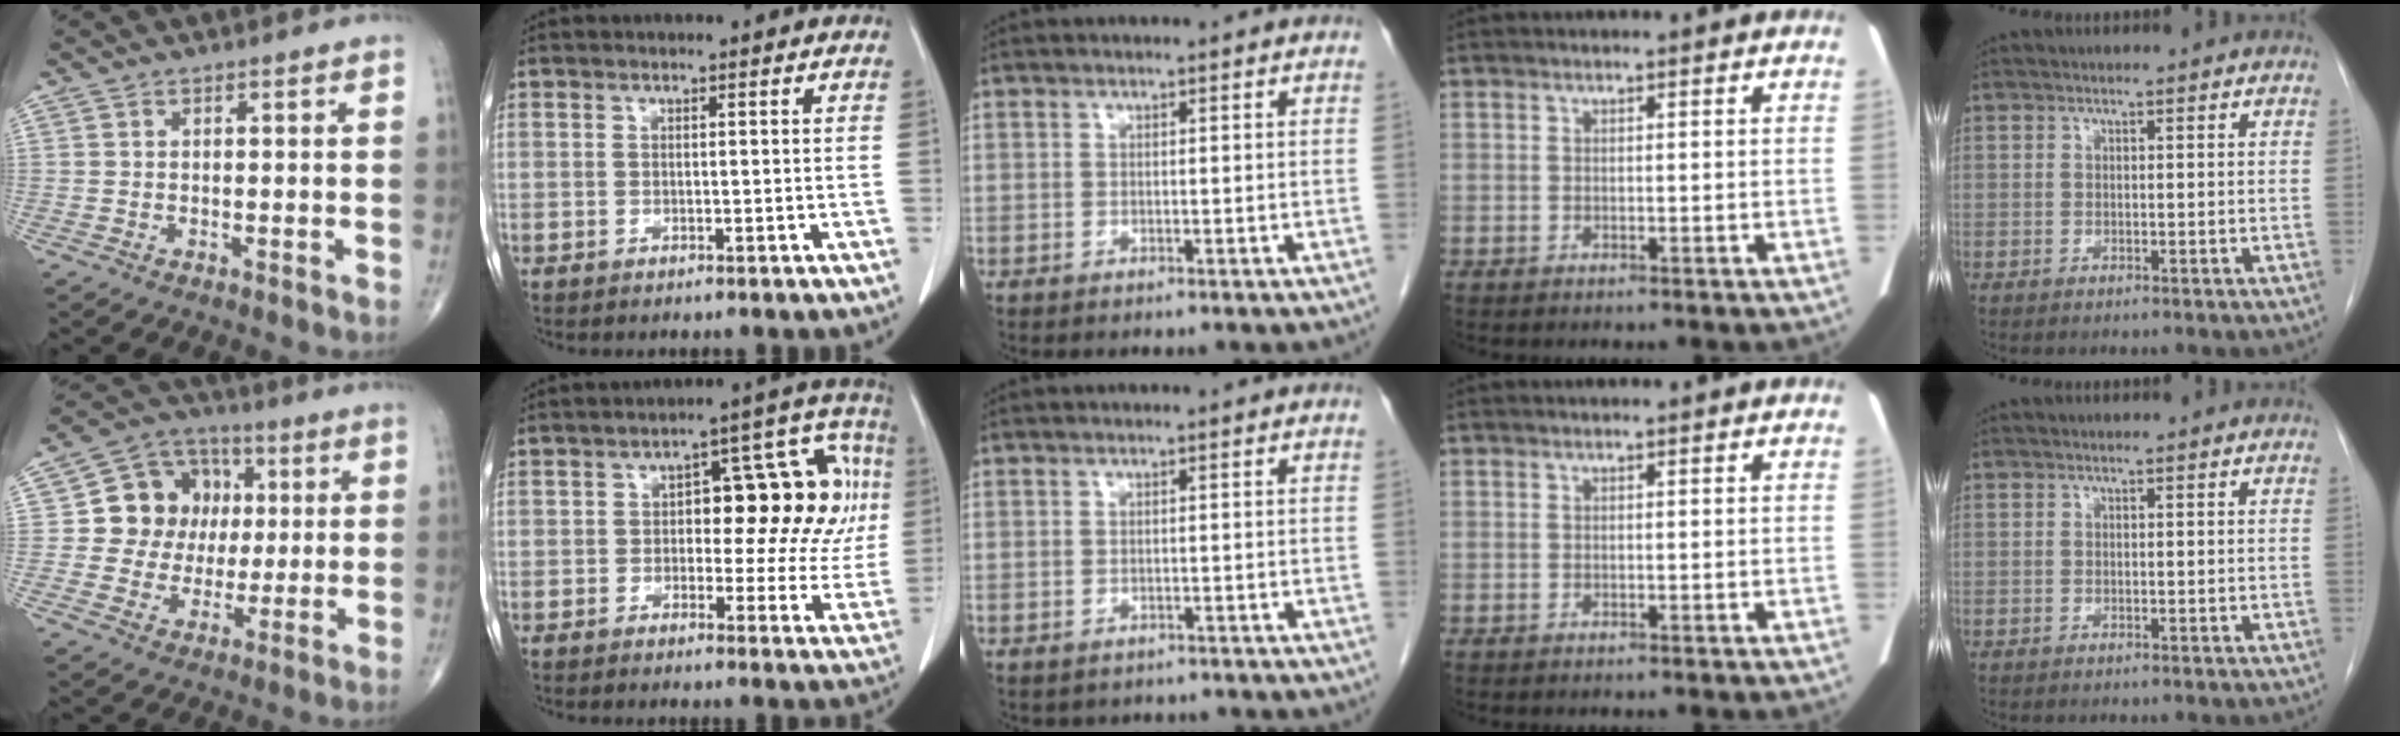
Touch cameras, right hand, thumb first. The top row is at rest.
{"thumb": {"total": 13.4, "force": [1.6, 11.9, 5.8], "torque": [-0.041, 0.015, 0.028]}, "index": {"total": 14.5, "force": [1.6, 6.7, 12.8], "torque": [-0.139, 0.048, 0.021]}, "middle": {"total": 3.3, "force": [-2.8, 1.8, 0.3], "torque": [-0.005, 0.006, -0.032]}}